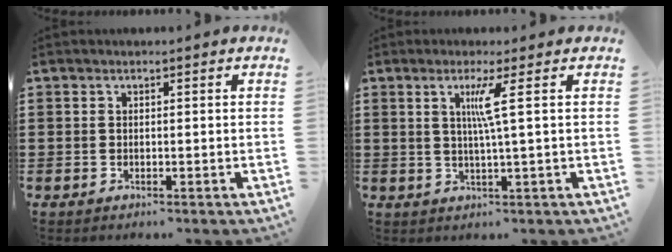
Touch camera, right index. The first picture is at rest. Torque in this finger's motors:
{"motor_torque": [0.43, -0.10, 0.18, 0.04]}